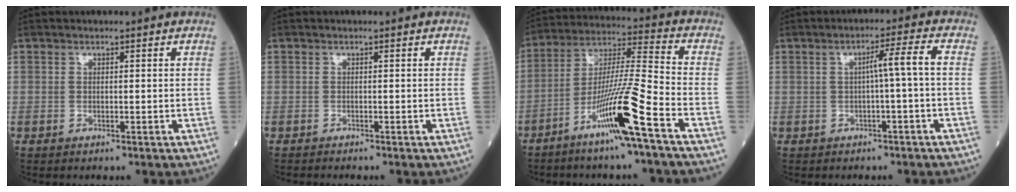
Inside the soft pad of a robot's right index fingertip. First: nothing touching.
{"total": 0.5, "force": [-0.5, -0.1, 0.1], "torque": [-0.001, 0.000, -0.009]}
{"total": 13.3, "force": [-7.0, -1.2, 11.3], "torque": [-0.219, -0.015, -0.130]}
{"total": 3.8, "force": [-0.4, -0.8, 3.7], "torque": [-0.059, 0.011, -0.005]}